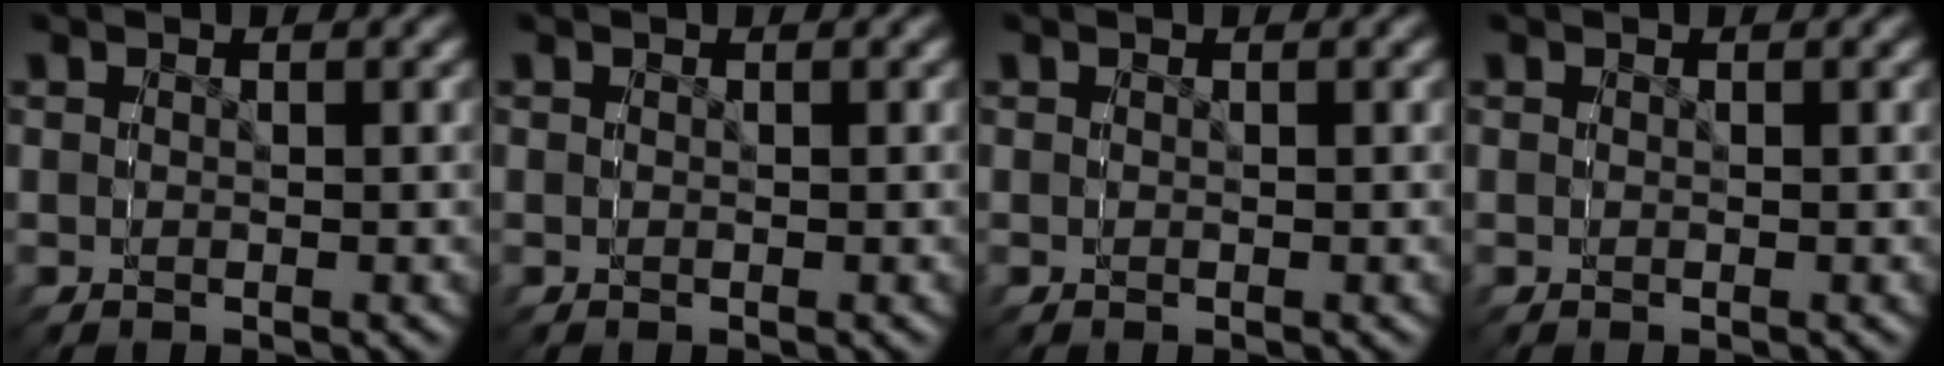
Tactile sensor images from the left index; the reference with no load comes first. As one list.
[{"total": 0.0}, {"total": 0.0}, {"total": 0.0}]